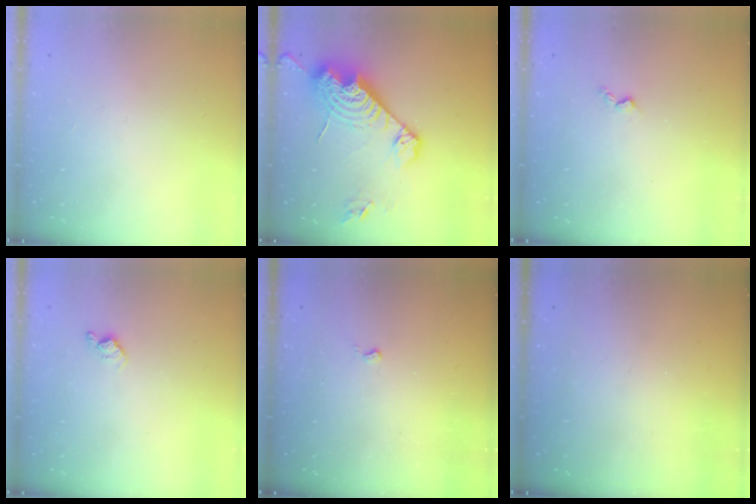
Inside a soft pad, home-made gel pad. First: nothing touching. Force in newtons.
{"total": 19.7, "press": 19.7, "slide": 1.8}
{"total": 2.9, "press": 2.9, "slide": 0.5}
{"total": 4.7, "press": 4.6, "slide": 0.8}
{"total": 2.6, "press": 2.6, "slide": 0.4}
{"total": 0.0}